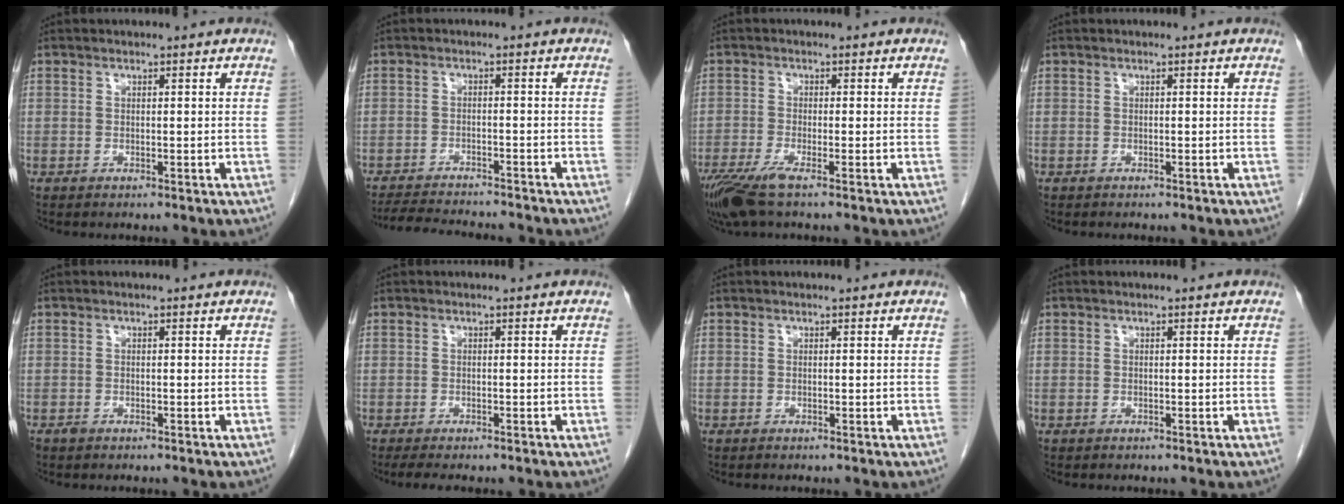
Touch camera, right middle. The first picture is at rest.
{"total": 9.9, "force": [-9.3, 0.8, 3.3], "torque": [-0.053, -0.010, -0.136]}
{"total": 5.6, "force": [-3.7, 0.5, 4.1], "torque": [-0.080, -0.016, -0.071]}
{"total": 0.5, "force": [-0.5, 0.2, 0.2], "torque": [-0.011, -0.001, -0.007]}
{"total": 0.6, "force": [-0.5, 0.3, 0.2], "torque": [-0.008, 0.000, -0.008]}
{"total": 3.6, "force": [-2.9, 0.9, 1.9], "torque": [-0.031, -0.011, -0.039]}
{"total": 0.0}
{"total": 0.0}